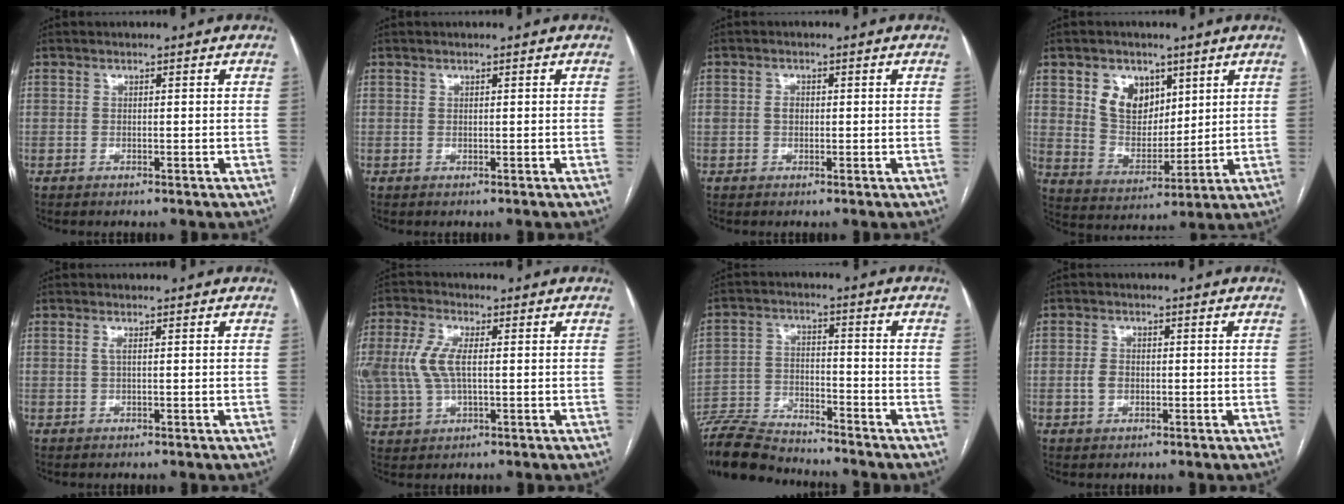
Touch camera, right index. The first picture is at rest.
{"total": 0.0}
{"total": 1.9, "force": [0.1, 1.5, 1.2], "torque": [-0.026, 0.011, 0.004]}
{"total": 9.3, "force": [4.6, 6.6, 4.7], "torque": [-0.089, 0.010, 0.095]}
{"total": 0.9, "force": [0.2, 0.0, 0.9], "torque": [-0.024, 0.000, 0.004]}
{"total": 9.8, "force": [1.1, 4.8, 8.5], "torque": [-0.209, 0.013, 0.026]}
{"total": 11.7, "force": [-11.1, 1.7, 3.2], "torque": [-0.061, -0.006, -0.202]}
{"total": 2.5, "force": [-0.3, 1.9, 1.6], "torque": [-0.032, 0.007, -0.004]}